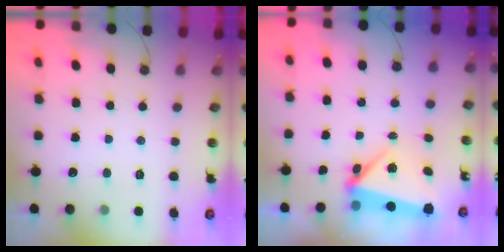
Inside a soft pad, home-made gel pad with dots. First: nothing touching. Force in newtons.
{"total": 6.2, "press": 6.0, "slide": 1.2}